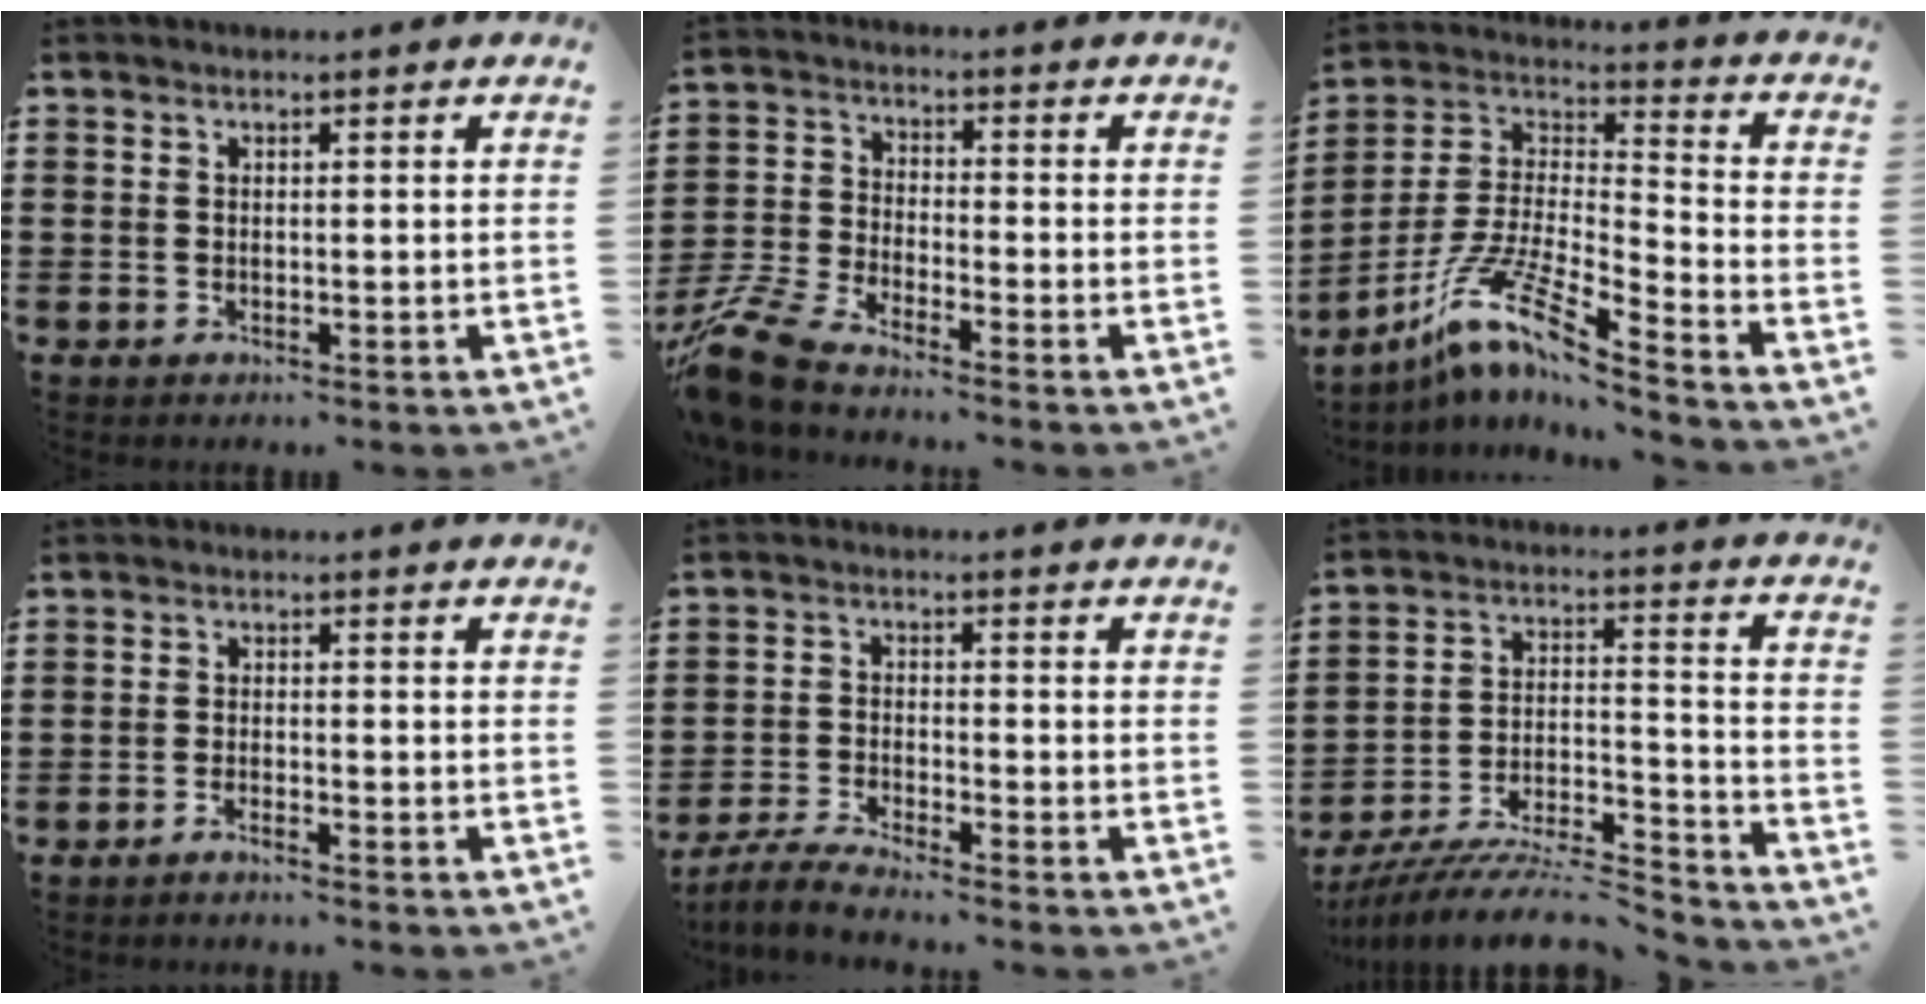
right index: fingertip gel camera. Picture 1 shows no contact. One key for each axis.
{"total": 7.4, "fx": -6.8, "fy": 0.4, "fz": 2.9, "tx": -0.092, "ty": -0.008, "tz": -0.144}
{"total": 10.7, "fx": -8.5, "fy": 0.5, "fz": 6.5, "tx": -0.143, "ty": -0.006, "tz": -0.177}
{"total": 1.5, "fx": -1.4, "fy": -0.2, "fz": 0.3, "tx": -0.006, "ty": 0.002, "tz": -0.028}
{"total": 3.8, "fx": -3.6, "fy": -0.2, "fz": 1.2, "tx": -0.035, "ty": -0.004, "tz": -0.074}
{"total": 9.6, "fx": -9.0, "fy": 0.6, "fz": 3.2, "tx": -0.050, "ty": 0.009, "tz": -0.177}